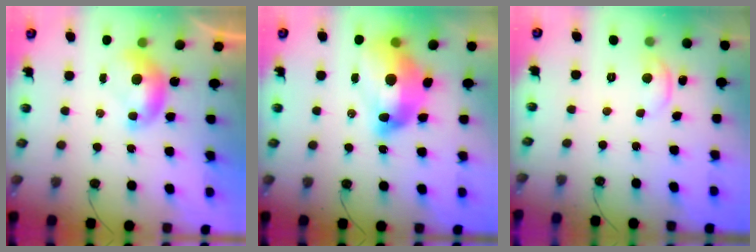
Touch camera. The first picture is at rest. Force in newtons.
{"total": 13.2, "press": 13.2, "slide": 1.5}
{"total": 1.4, "press": 1.4, "slide": 0.4}